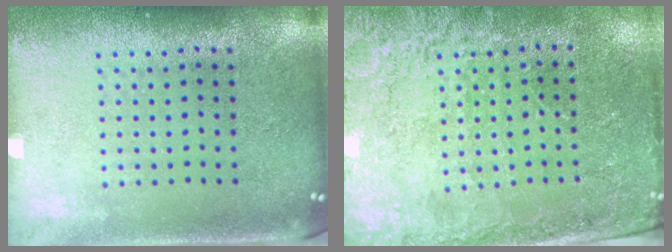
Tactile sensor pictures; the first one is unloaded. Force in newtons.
{"total": 2.5, "press": 2.5, "slide": 0.5}